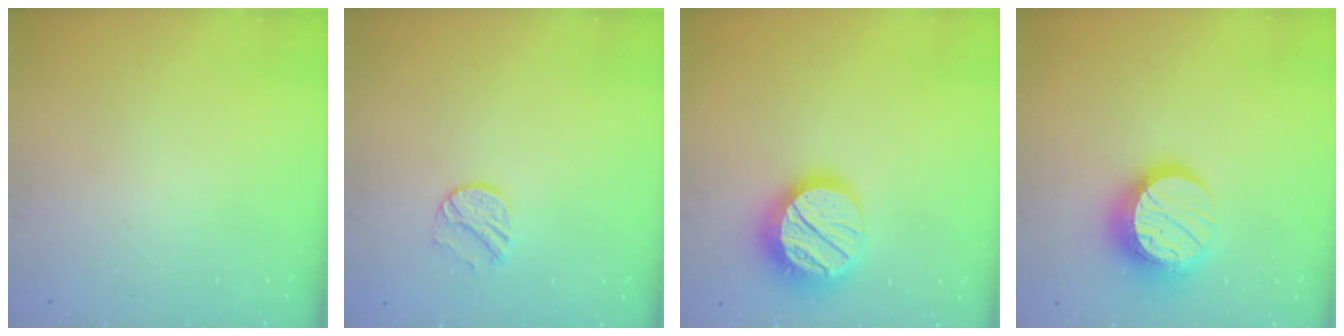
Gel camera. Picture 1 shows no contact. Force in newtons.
{"total": 8.3, "press": 8.3, "slide": 0.8}
{"total": 19.2, "press": 19.1, "slide": 1.4}
{"total": 14.3, "press": 14.2, "slide": 1.6}